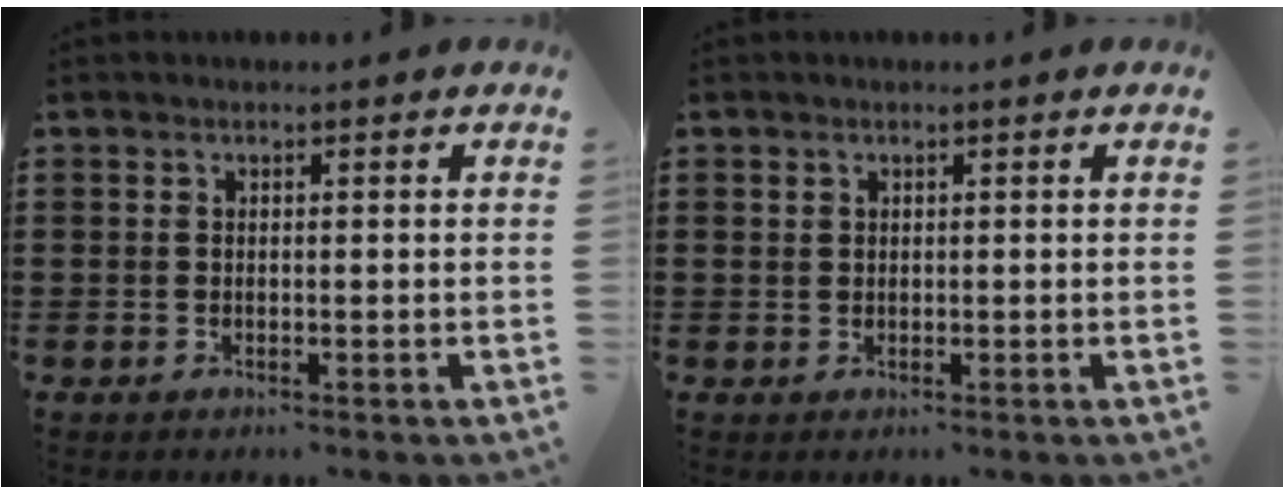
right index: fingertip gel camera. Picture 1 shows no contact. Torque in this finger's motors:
{"motor_torque": [-0.74, 0.74, -0.03, -0.01]}